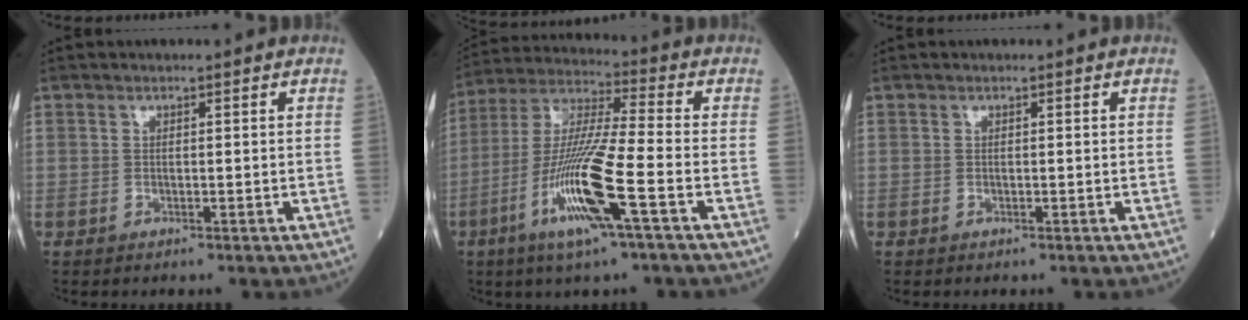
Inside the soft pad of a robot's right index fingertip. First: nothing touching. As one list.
[{"total": 14.5, "force": [-5.6, 0.0, 13.4], "torque": [-0.274, -0.013, -0.111]}, {"total": 0.0}]